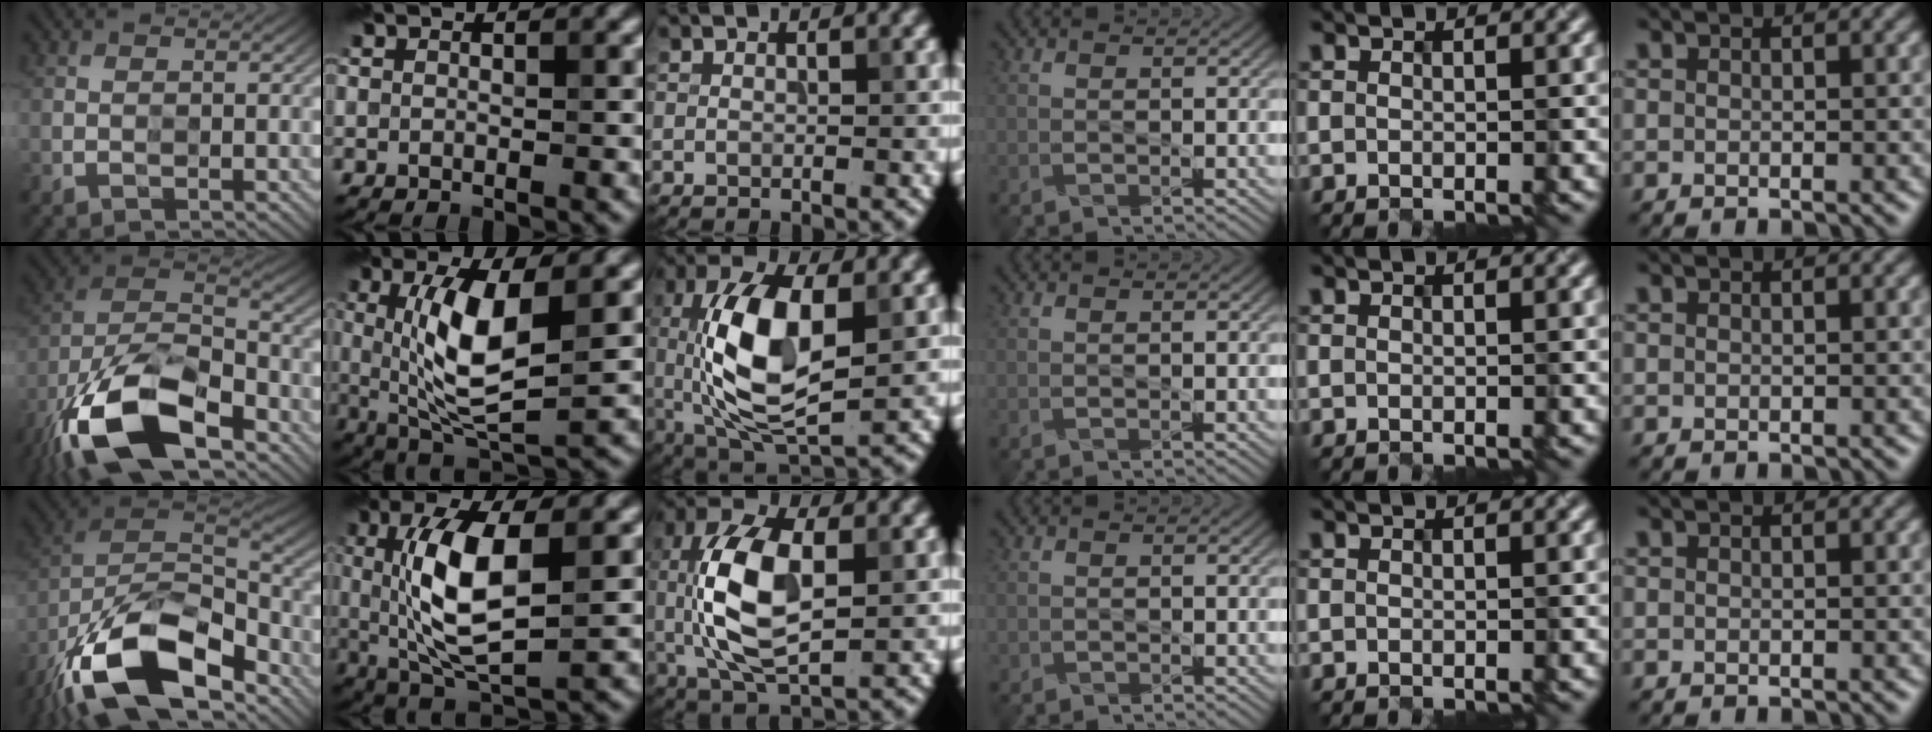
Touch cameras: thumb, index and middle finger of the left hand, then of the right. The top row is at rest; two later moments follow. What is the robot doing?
{"motion": "insert", "object": "pen cap and body"}